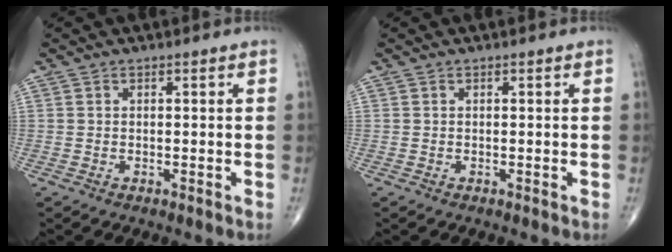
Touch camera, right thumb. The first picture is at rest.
{"total": 0.0}